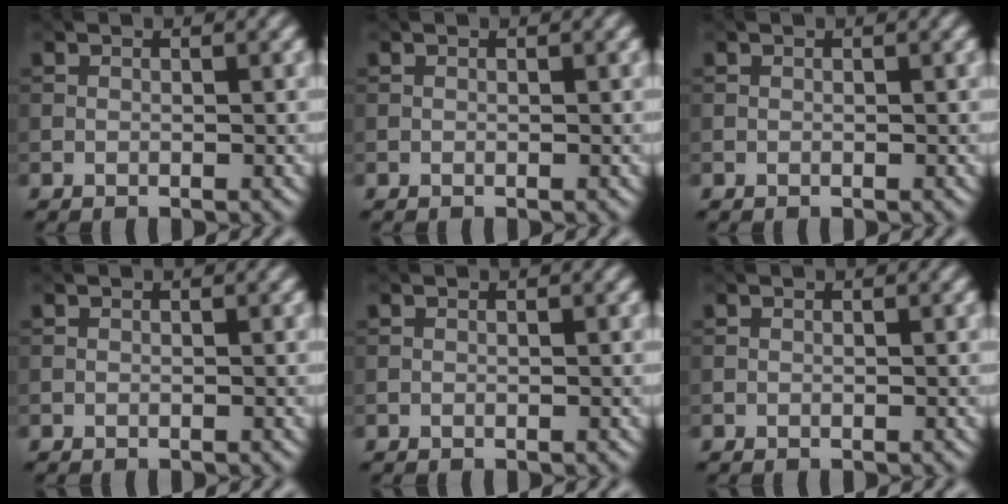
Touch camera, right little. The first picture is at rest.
{"total": 0.0}
{"total": 0.0}
{"total": 0.0}
{"total": 0.0}
{"total": 0.0}